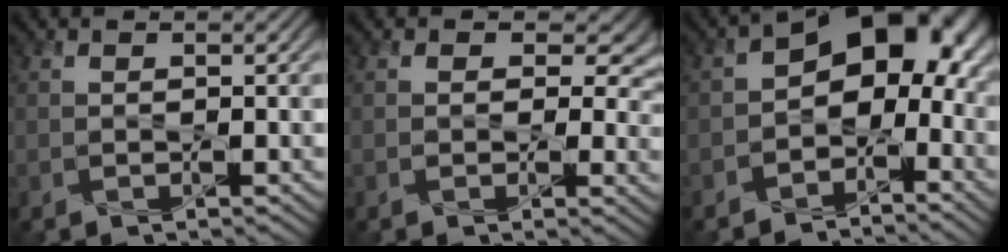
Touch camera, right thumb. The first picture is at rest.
{"total": 4.7, "force": [0.8, 3.6, 2.9], "torque": [-0.036, -0.011, 0.003]}
{"total": 11.2, "force": [-1.7, 7.4, 8.2], "torque": [-0.094, 0.007, -0.044]}